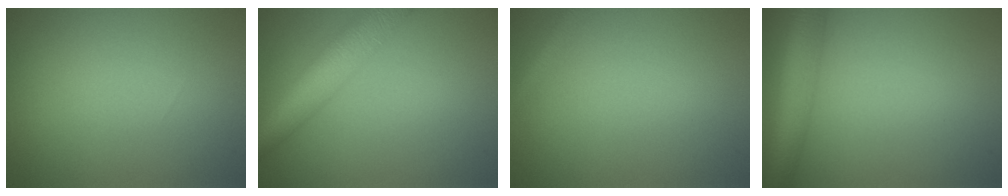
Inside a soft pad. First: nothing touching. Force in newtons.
{"total": 7.1, "press": 7.1, "slide": 0.3}
{"total": 1.4, "press": 1.4, "slide": 0.1}
{"total": 5.2, "press": 5.2, "slide": 0.2}